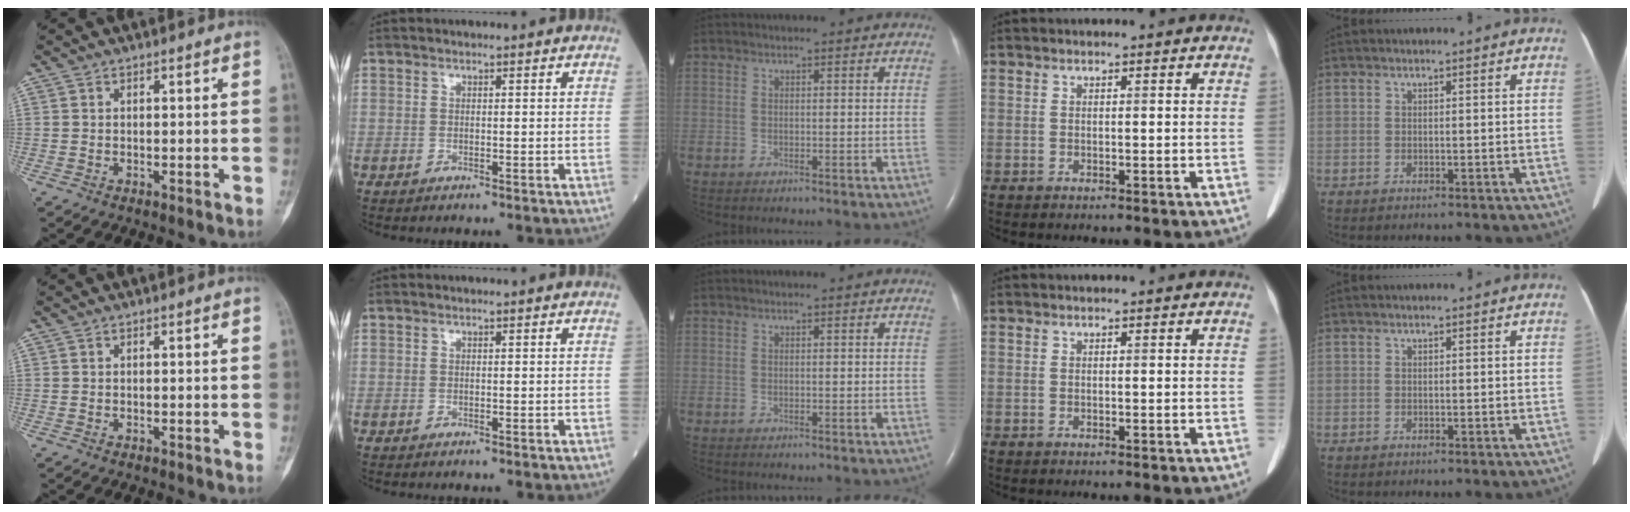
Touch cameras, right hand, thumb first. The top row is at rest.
{}